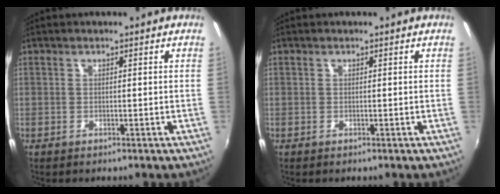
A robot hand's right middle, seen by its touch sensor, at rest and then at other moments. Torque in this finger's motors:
{"motor_torque": [-0.01, 0.01, -0.01, 0.00]}